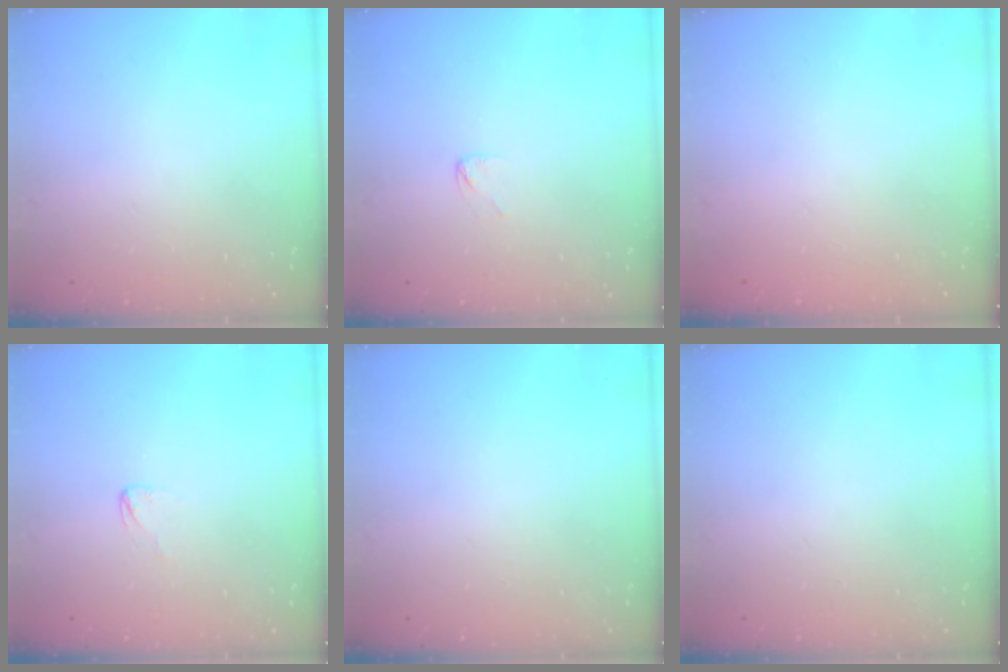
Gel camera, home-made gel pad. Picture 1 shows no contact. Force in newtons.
{"total": 2.4, "press": 2.4, "slide": 0.2}
{"total": 0.0}
{"total": 2.4, "press": 2.4, "slide": 0.2}
{"total": 0.0}
{"total": 0.0}